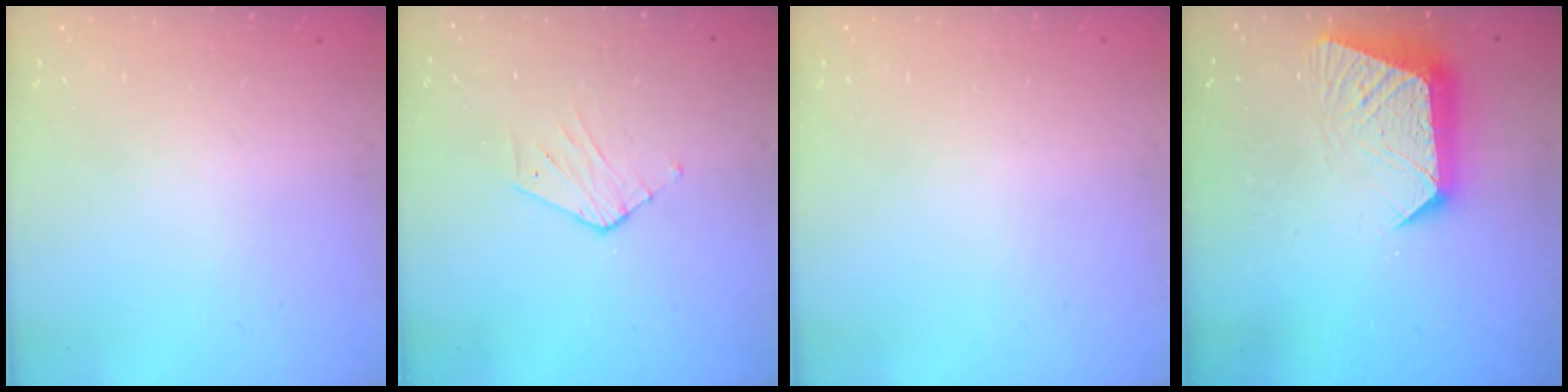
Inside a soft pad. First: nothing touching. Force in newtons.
{"total": 3.2, "press": 3.1, "slide": 0.2}
{"total": 0.0}
{"total": 11.8, "press": 11.7, "slide": 1.1}